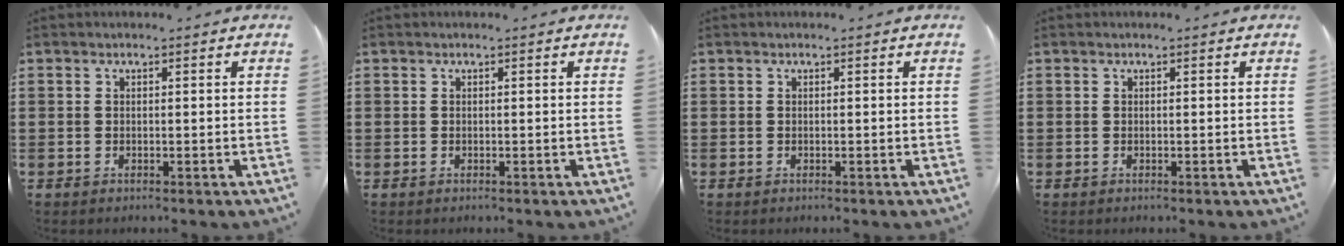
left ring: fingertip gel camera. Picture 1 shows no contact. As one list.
[{"total": 0.0}, {"total": 0.0}, {"total": 0.0}]